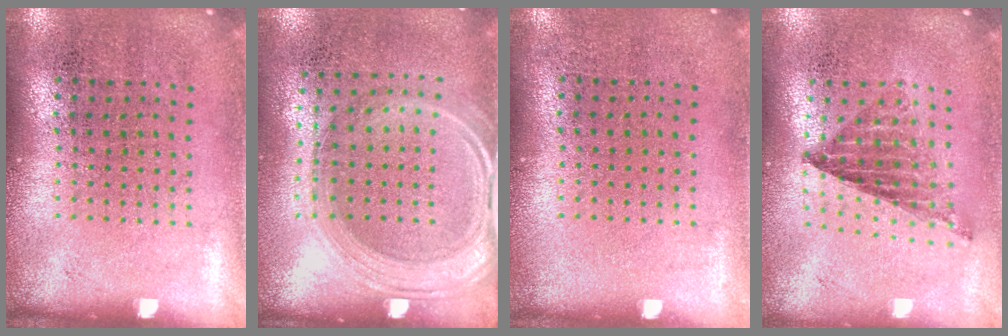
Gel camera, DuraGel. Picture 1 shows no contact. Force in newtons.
{"total": 1.6, "press": 1.4, "slide": 0.9}
{"total": 0.0}
{"total": 0.8, "press": 0.8, "slide": 0.2}